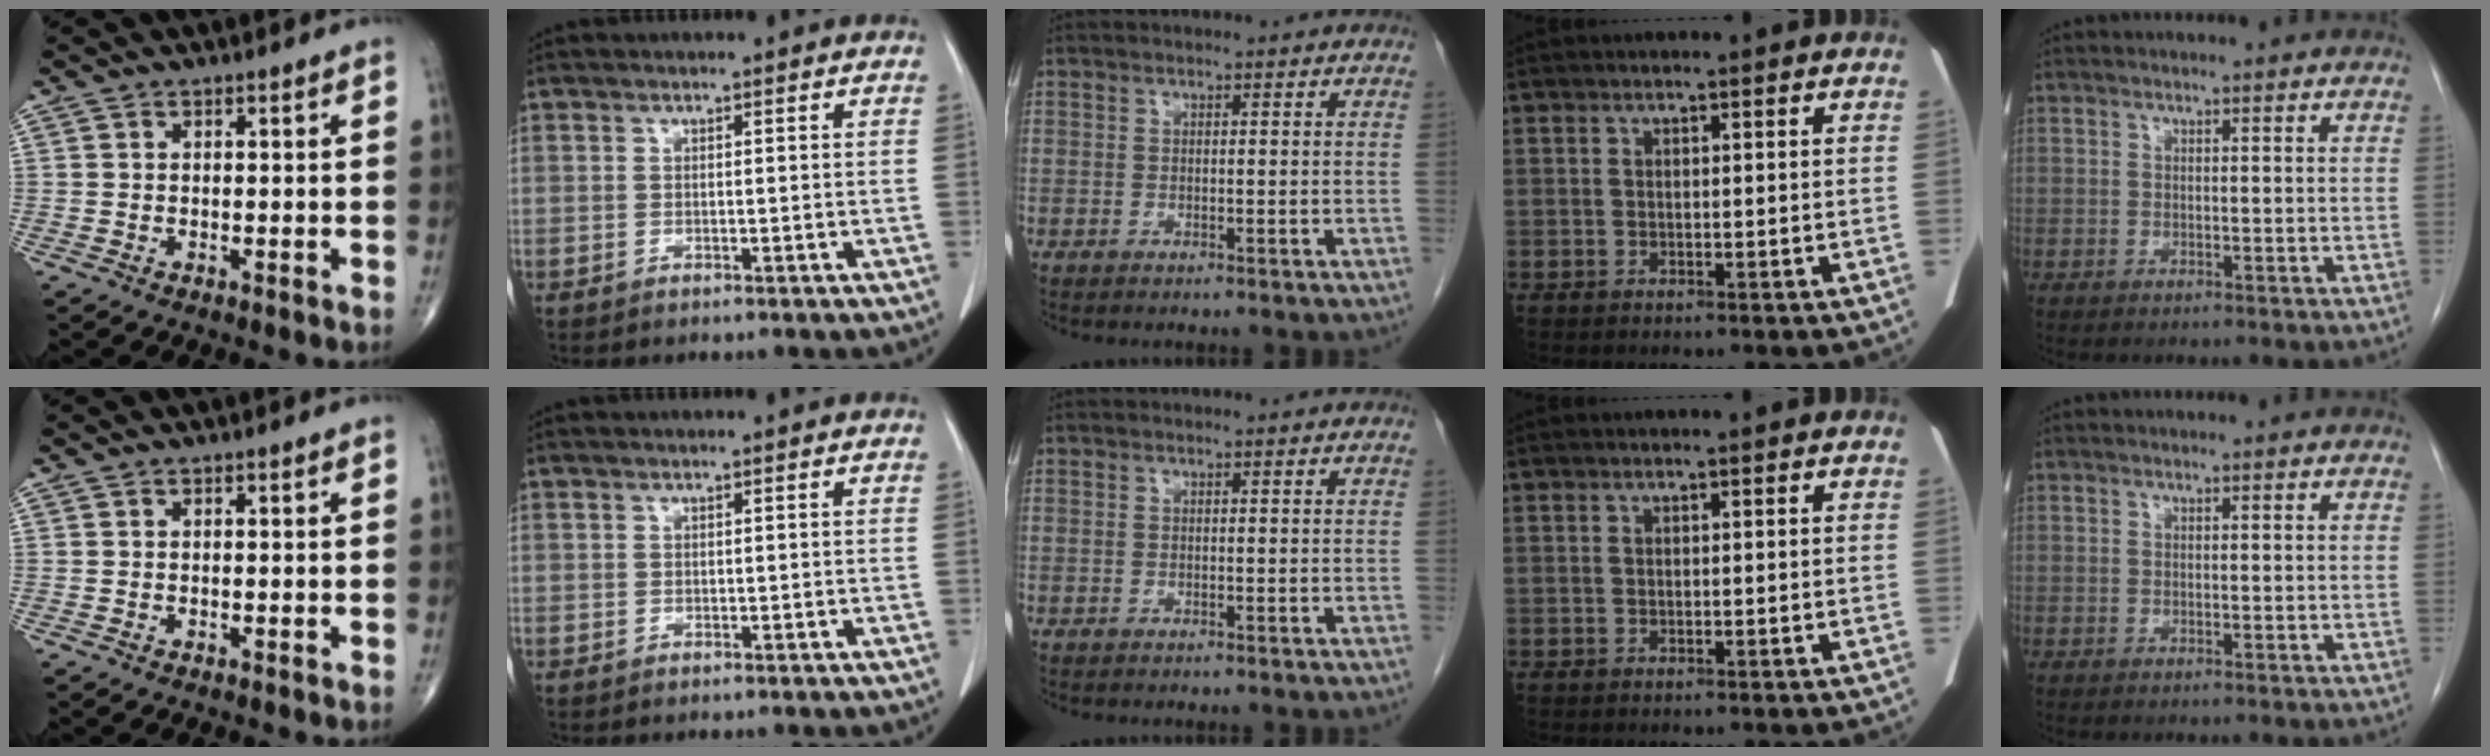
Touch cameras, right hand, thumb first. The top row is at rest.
{}